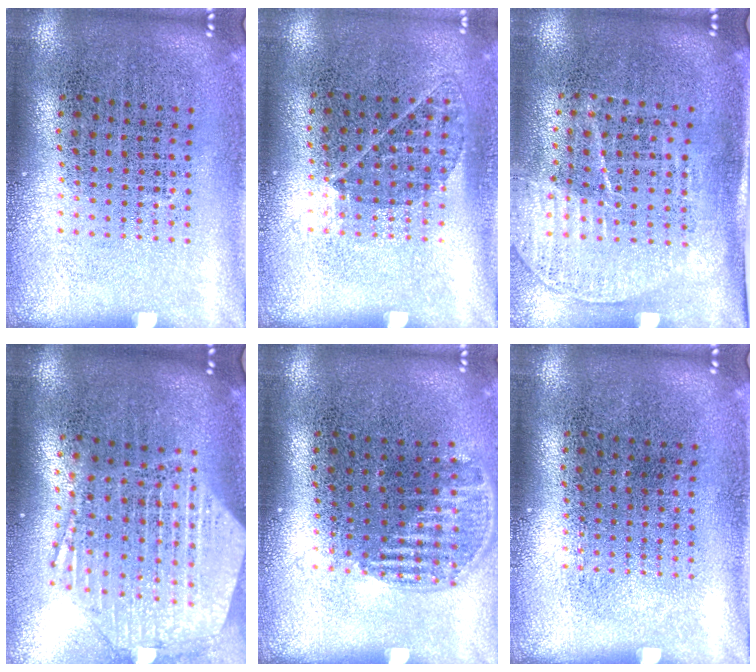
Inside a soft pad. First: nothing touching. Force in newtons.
{"total": 0.8, "press": 0.6, "slide": 0.4}
{"total": 1.5, "press": 1.3, "slide": 0.8}
{"total": 2.7, "press": 2.2, "slide": 1.5}
{"total": 1.1, "press": 1.0, "slide": 0.5}
{"total": 0.0}